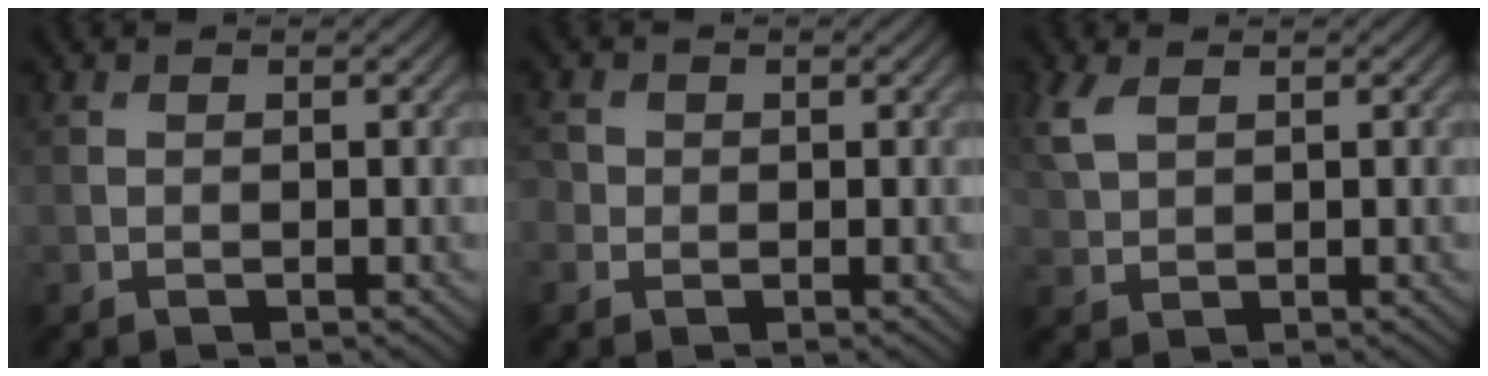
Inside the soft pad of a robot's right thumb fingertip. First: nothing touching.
{"total": 1.5, "force": [-0.1, 1.5, 0.3], "torque": [-0.006, -0.002, -0.005]}
{"total": 4.1, "force": [1.9, 2.2, 2.8], "torque": [-0.087, 0.011, 0.043]}